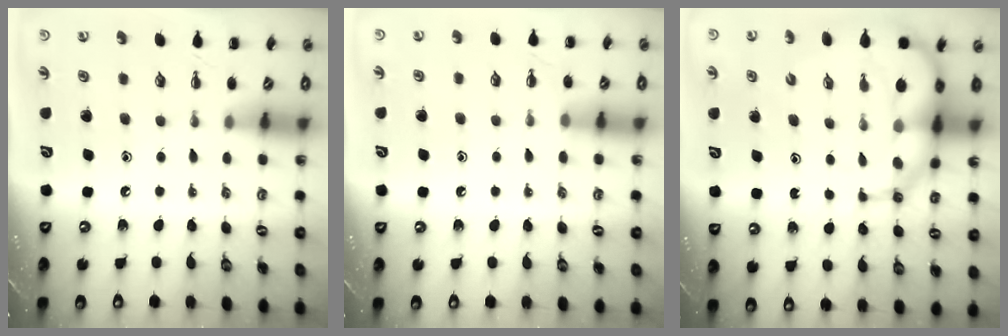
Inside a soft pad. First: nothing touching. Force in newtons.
{"total": 7.8, "press": 7.5, "slide": 2.2}
{"total": 12.1, "press": 11.7, "slide": 3.3}